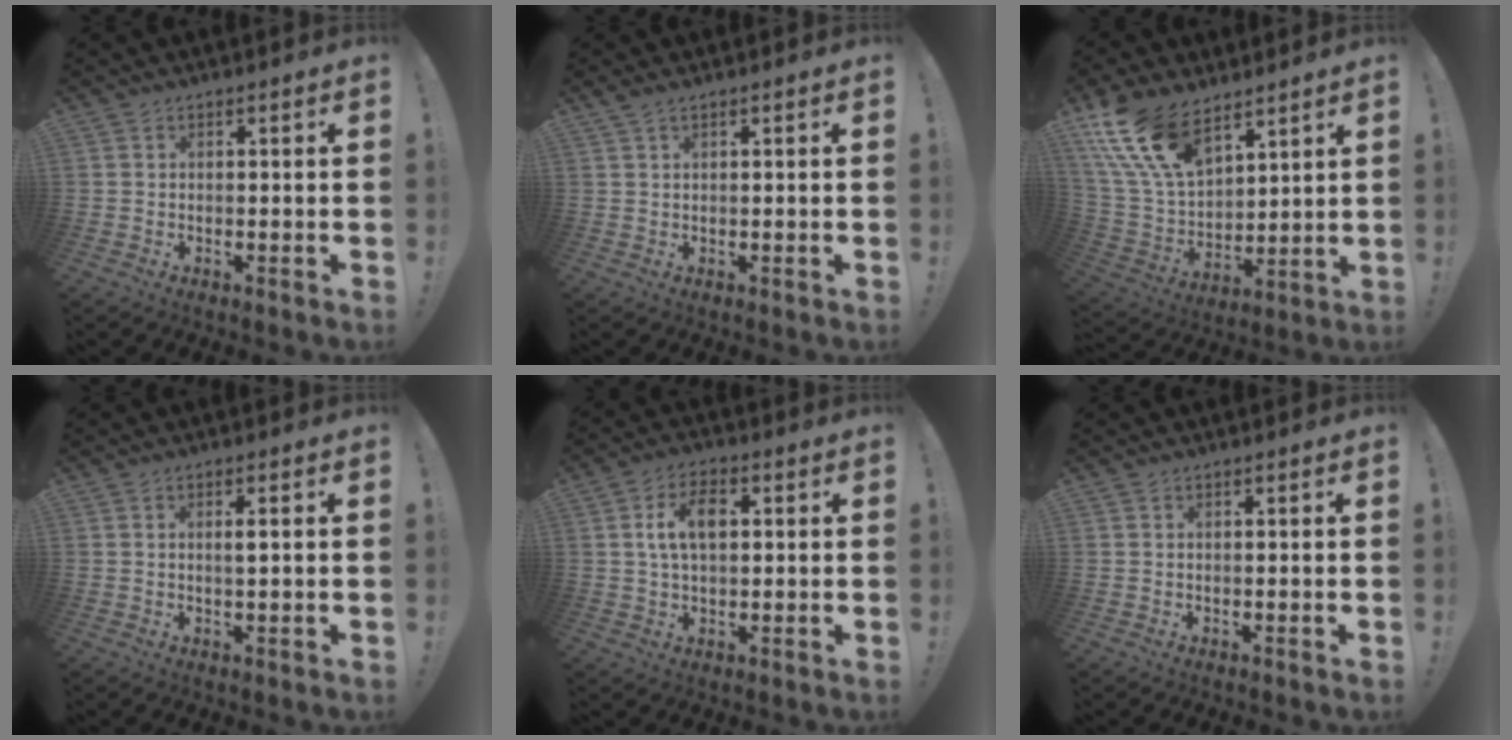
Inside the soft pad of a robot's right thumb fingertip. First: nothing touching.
{"total": 1.4, "force": [1.0, 0.3, 1.0], "torque": [-0.029, 0.003, 0.021]}
{"total": 18.5, "force": [12.0, 9.5, 10.3], "torque": [-0.229, -0.068, 0.228]}
{"total": 1.9, "force": [0.6, 0.2, 1.8], "torque": [-0.020, -0.006, 0.005]}
{"total": 8.9, "force": [1.8, 5.0, 7.1], "torque": [-0.108, 0.006, 0.031]}
{"total": 0.0}